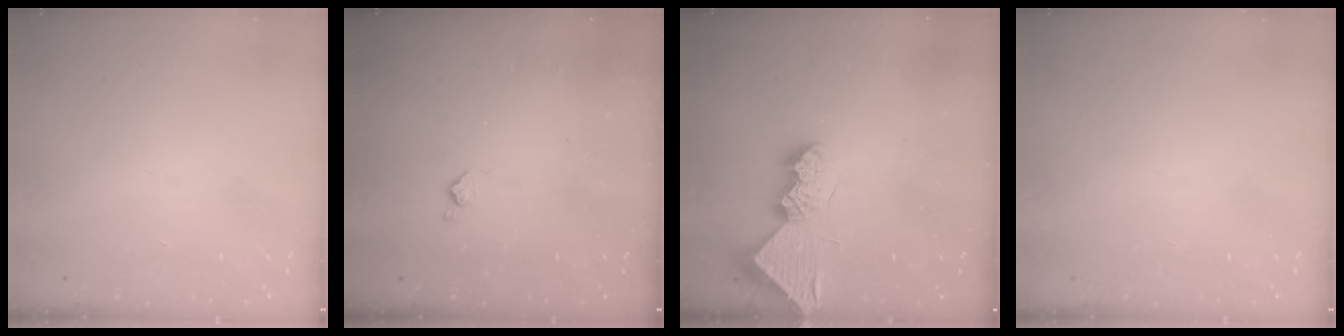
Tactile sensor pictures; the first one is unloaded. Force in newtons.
{"total": 3.3, "press": 3.3, "slide": 0.6}
{"total": 10.1, "press": 10.1, "slide": 0.1}
{"total": 0.0}